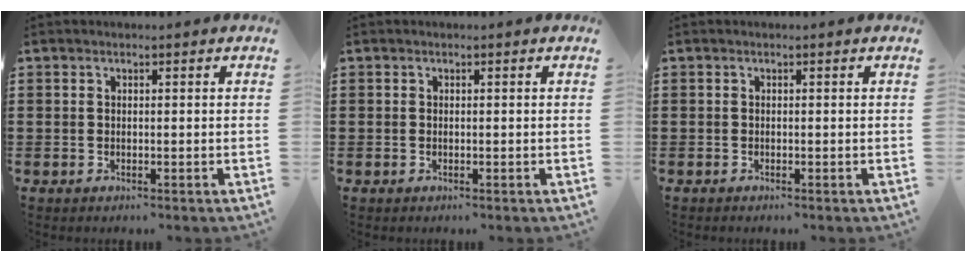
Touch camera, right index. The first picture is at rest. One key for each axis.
{"total": 0.0}
{"total": 0.0}